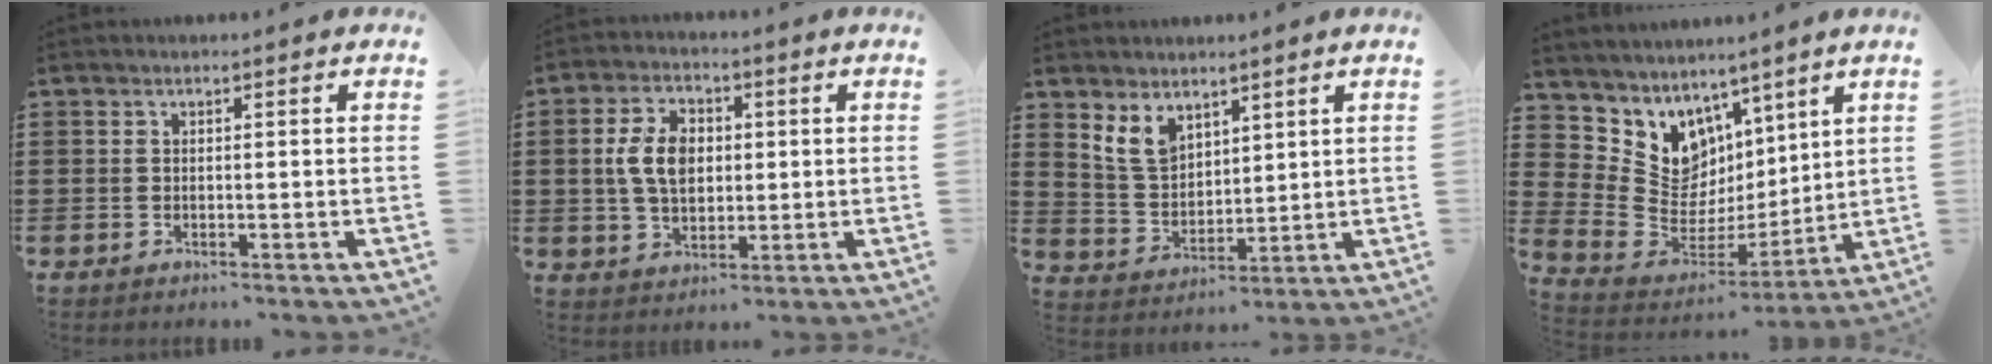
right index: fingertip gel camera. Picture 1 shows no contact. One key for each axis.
{"total": 7.5, "fx": 0.8, "fy": 5.0, "fz": 5.5, "tx": -0.130, "ty": 0.014, "tz": 0.009}
{"total": 5.8, "fx": 3.9, "fy": 3.6, "fz": 2.4, "tx": -0.067, "ty": 0.003, "tz": 0.075}
{"total": 9.2, "fx": 5.3, "fy": 7.3, "fz": 2.1, "tx": -0.102, "ty": -0.057, "tz": 0.107}